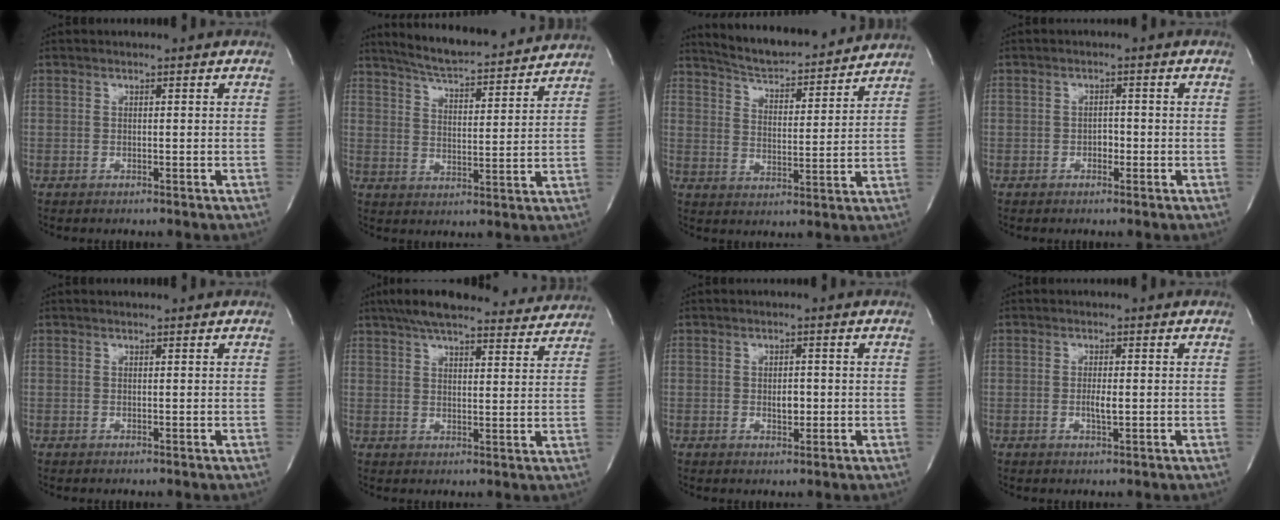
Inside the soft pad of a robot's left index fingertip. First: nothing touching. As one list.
[{"total": 16.6, "force": [15.4, 1.9, 5.9], "torque": [-0.098, 0.008, 0.218]}, {"total": 15.4, "force": [14.5, 2.3, 4.7], "torque": [-0.076, 0.001, 0.211]}, {"total": 1.5, "force": [-0.6, 1.0, 1.0], "torque": [-0.013, 0.005, -0.011]}, {"total": 0.5, "force": [0.5, 0.0, 0.2], "torque": [-0.005, 0.004, 0.009]}, {"total": 21.3, "force": [19.1, 4.0, 8.5], "torque": [-0.133, 0.027, 0.251]}, {"total": 2.2, "force": [-0.2, 1.2, 1.8], "torque": [-0.030, 0.000, -0.001]}, {"total": 2.1, "force": [-0.3, 0.4, 2.0], "torque": [-0.042, -0.002, -0.004]}]